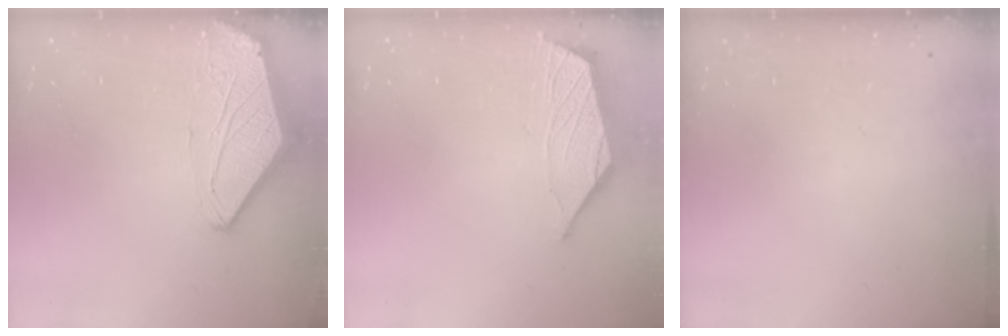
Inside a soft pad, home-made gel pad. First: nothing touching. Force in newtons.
{"total": 2.3, "press": 2.3, "slide": 0.5}
{"total": 0.0}